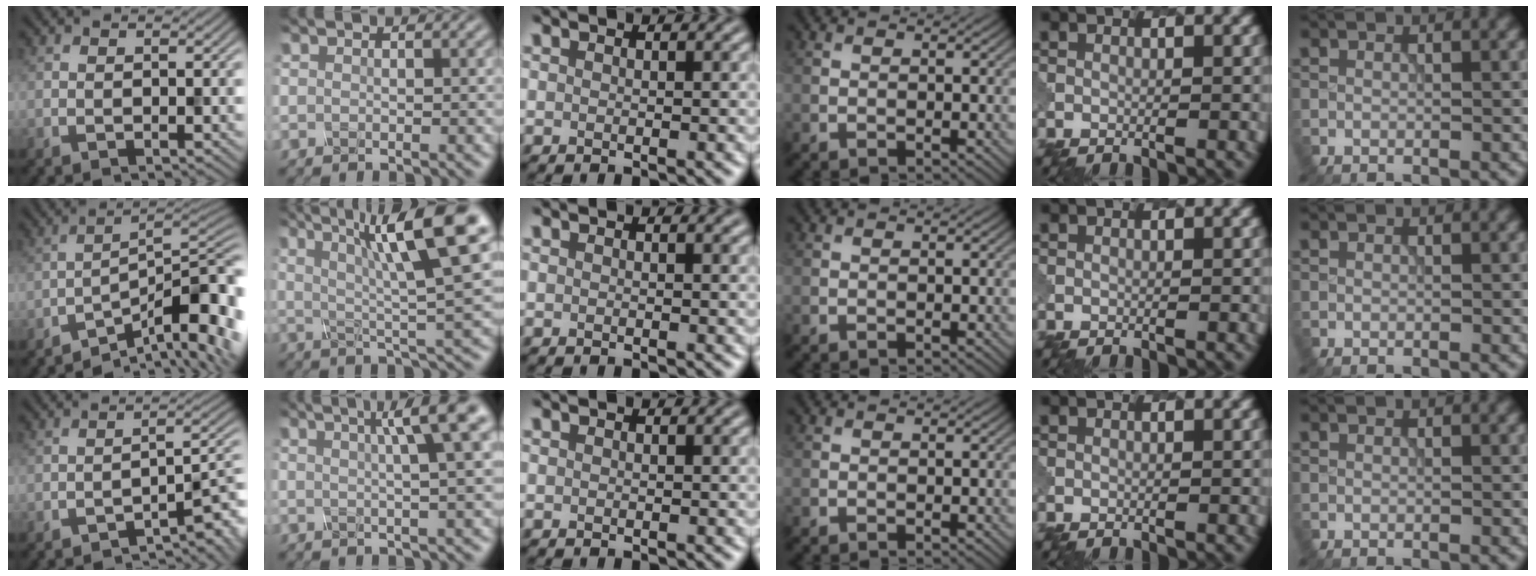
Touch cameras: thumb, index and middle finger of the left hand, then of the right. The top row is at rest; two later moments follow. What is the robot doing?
{"motion": "dispense", "object": "syringe"}